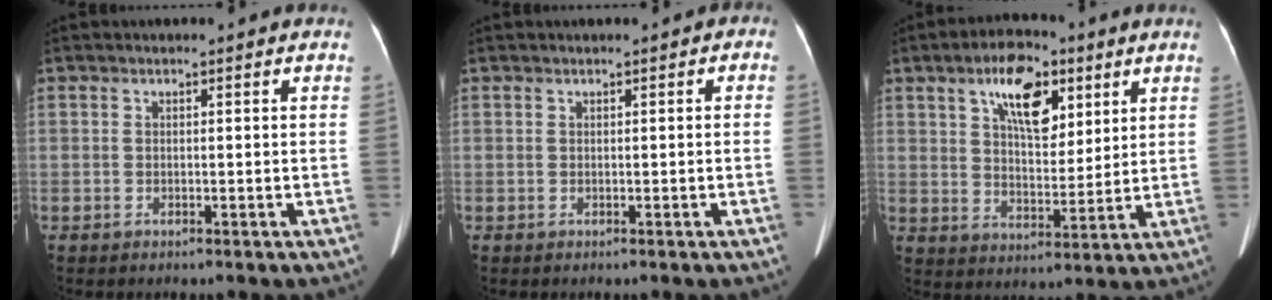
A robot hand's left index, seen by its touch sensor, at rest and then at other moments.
{"total": 0.7, "force": [0.0, 0.5, 0.6], "torque": [-0.008, 0.012, 0.001]}
{"total": 10.5, "force": [5.3, 4.8, 7.7], "torque": [-0.134, 0.019, 0.095]}